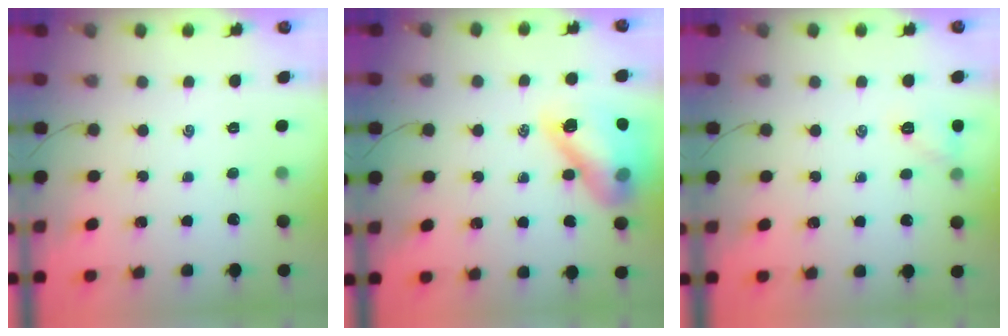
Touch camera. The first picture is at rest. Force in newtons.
{"total": 16.6, "press": 16.5, "slide": 2.6}
{"total": 6.5, "press": 6.4, "slide": 1.1}